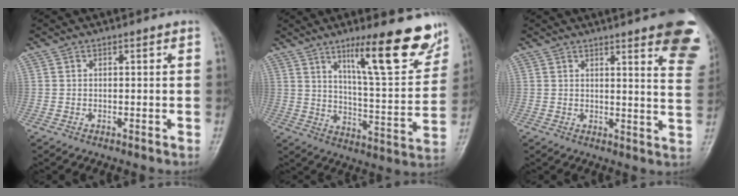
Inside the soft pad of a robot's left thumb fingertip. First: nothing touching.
{"total": 17.4, "force": [11.2, 3.6, 12.9], "torque": [-0.156, -0.068, 0.177]}
{"total": 16.1, "force": [9.9, 3.2, 12.2], "torque": [-0.125, -0.044, 0.101]}